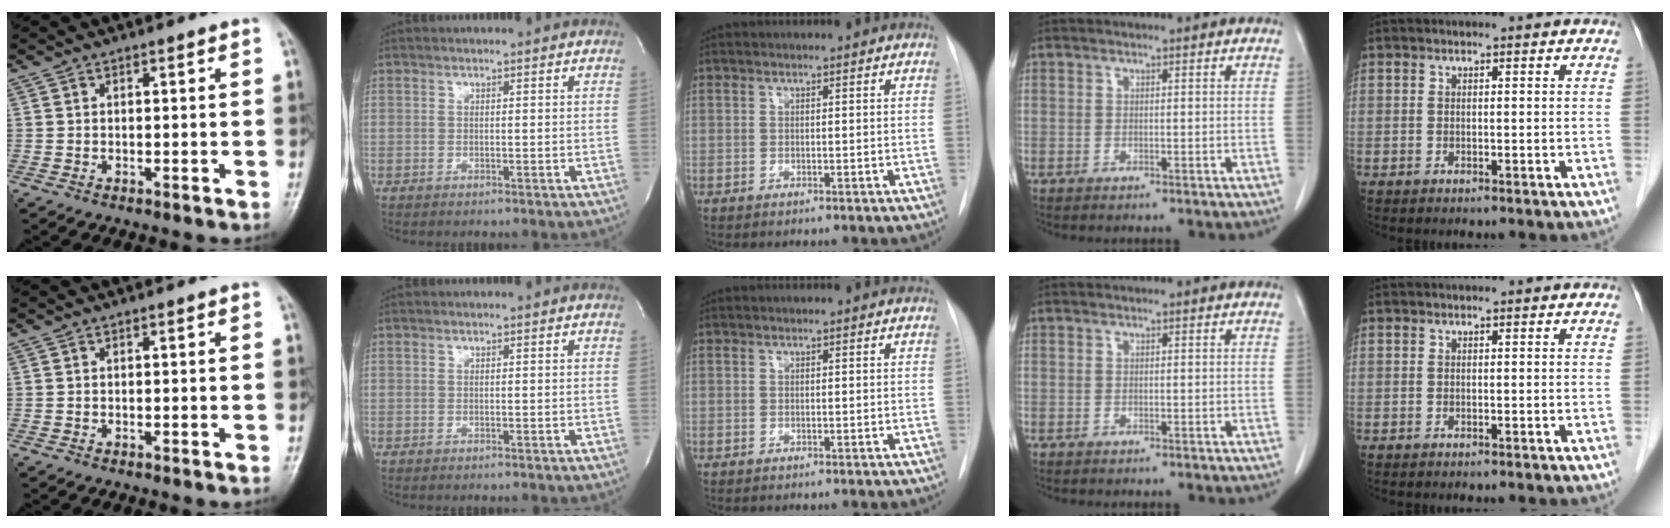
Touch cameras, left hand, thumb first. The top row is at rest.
{}